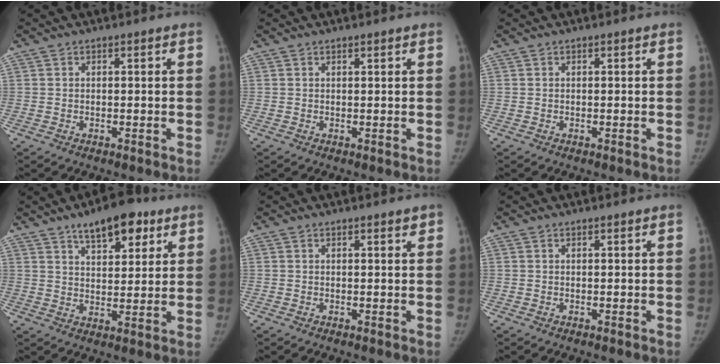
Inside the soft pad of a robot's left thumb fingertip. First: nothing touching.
{"total": 0.6, "force": [0.5, 0.0, 0.2], "torque": [-0.003, -0.004, 0.010]}
{"total": 0.0}
{"total": 11.2, "force": [6.8, 5.0, 7.3], "torque": [-0.078, -0.029, 0.102]}
{"total": 1.3, "force": [1.0, 0.3, 0.8], "torque": [-0.006, -0.005, 0.012]}
{"total": 0.0}